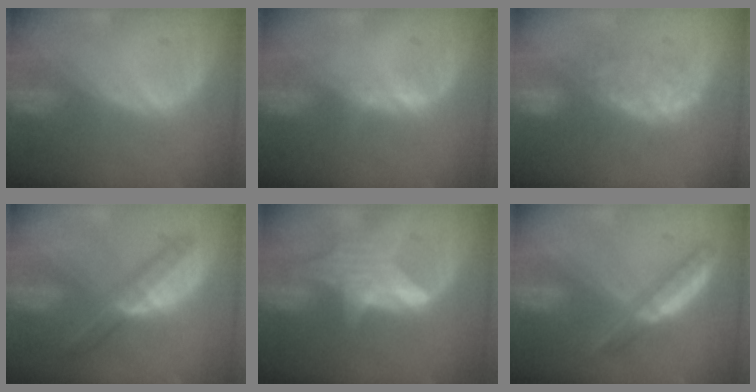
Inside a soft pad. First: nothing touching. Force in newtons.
{"total": 0.6, "press": 0.5, "slide": 0.4}
{"total": 7.6, "press": 7.4, "slide": 1.9}
{"total": 6.8, "press": 5.8, "slide": 3.5}
{"total": 6.0, "press": 6.0, "slide": 0.8}
{"total": 4.8, "press": 4.7, "slide": 0.3}